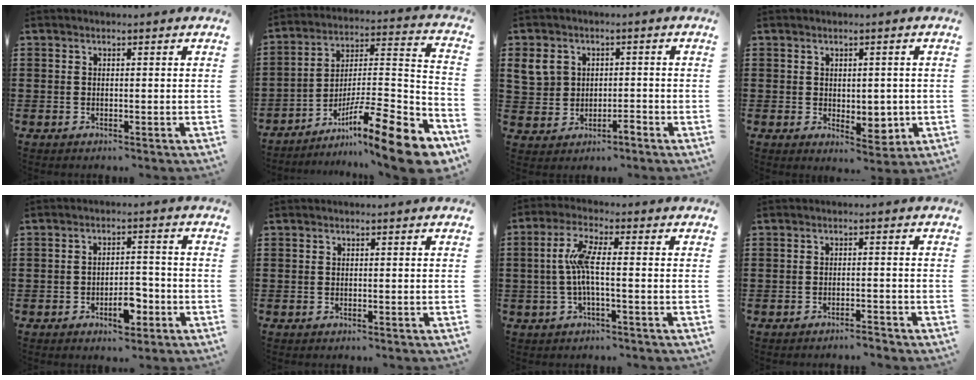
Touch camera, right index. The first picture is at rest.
{"total": 14.7, "force": [-10.1, 1.7, 10.6], "torque": [-0.146, 0.019, -0.179]}
{"total": 4.3, "force": [0.3, 3.8, 1.9], "torque": [-0.065, 0.006, 0.001]}
{"total": 3.5, "force": [0.2, 2.6, 2.4], "torque": [-0.033, 0.000, 0.002]}
{"total": 5.1, "force": [-2.4, 2.3, 3.8], "torque": [-0.059, 0.011, -0.042]}
{"total": 0.0}
{"total": 6.1, "force": [-0.5, 1.0, 6.0], "torque": [-0.130, -0.007, -0.020]}
{"total": 2.0, "force": [-1.9, -0.3, 0.4], "torque": [-0.009, 0.000, -0.040]}